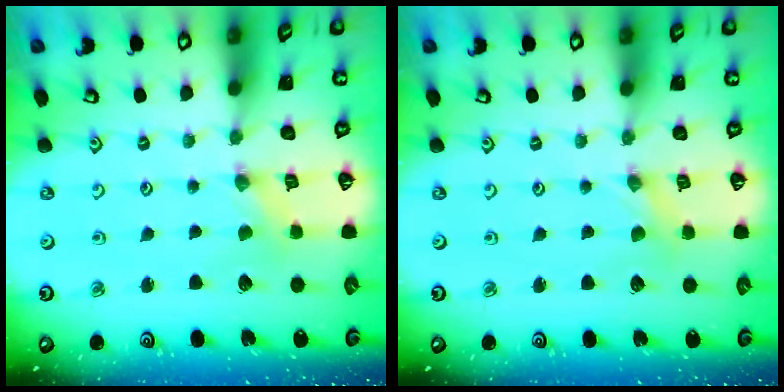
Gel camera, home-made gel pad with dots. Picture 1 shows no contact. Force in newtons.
{"total": 0.6, "press": 0.6, "slide": 0.1}